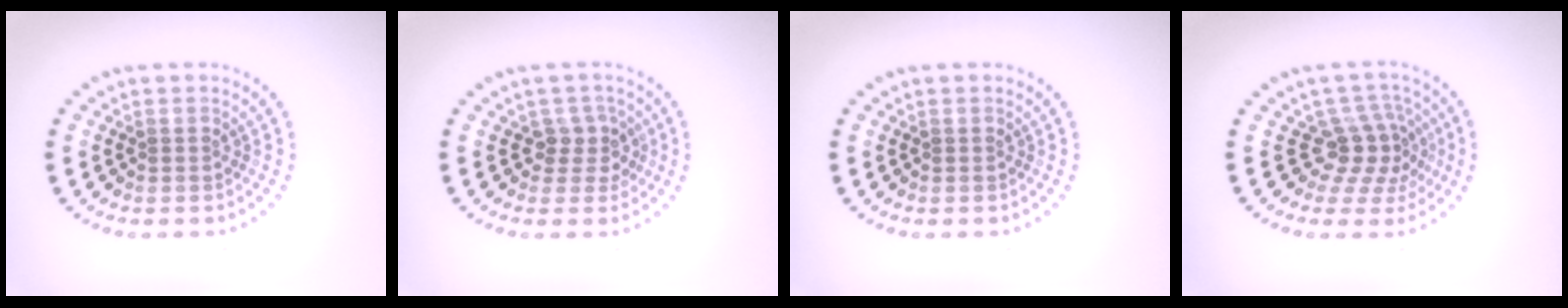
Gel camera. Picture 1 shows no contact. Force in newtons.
{"total": 2.1, "press": 1.7, "slide": 1.3}
{"total": 0.0}
{"total": 3.7, "press": 2.7, "slide": 2.6}